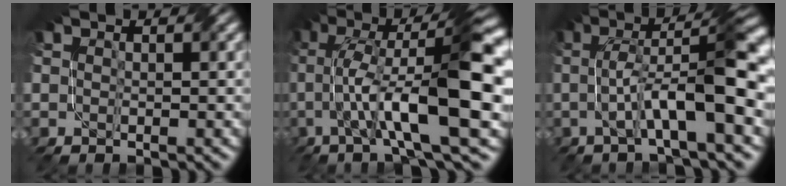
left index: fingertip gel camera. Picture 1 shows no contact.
{"total": 13.2, "force": [-0.4, 2.7, 12.9], "torque": [-0.205, 0.025, -0.007]}
{"total": 9.2, "force": [-0.8, 1.8, 9.0], "torque": [-0.140, 0.020, -0.021]}